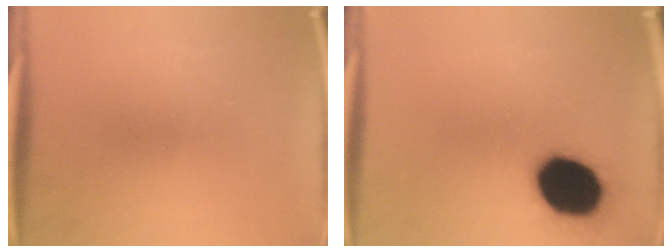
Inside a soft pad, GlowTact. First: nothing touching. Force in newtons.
{"total": 19.1}